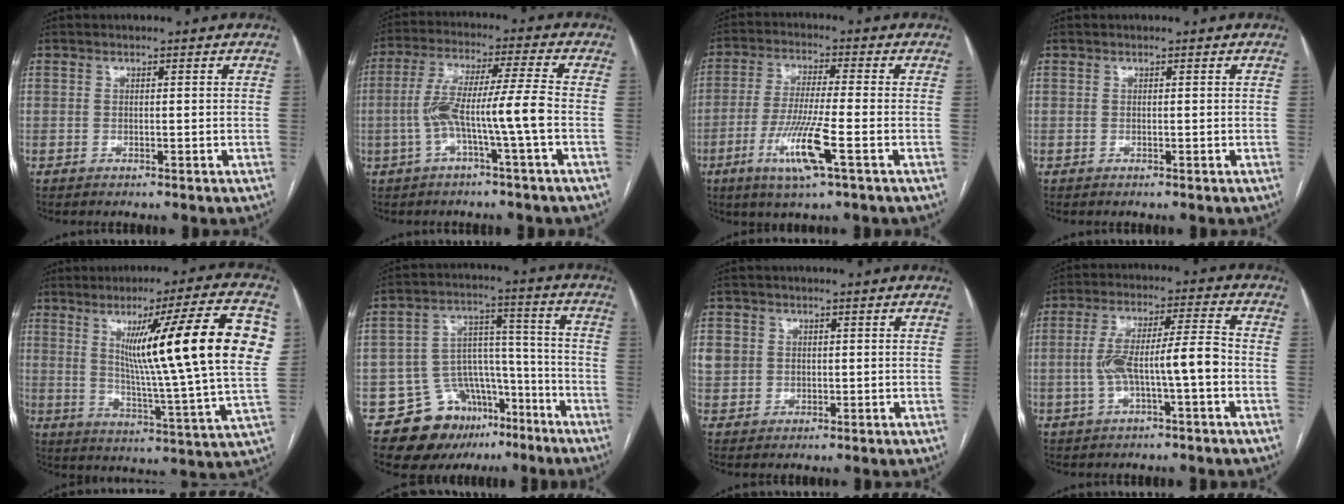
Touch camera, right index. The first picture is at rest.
{"total": 9.6, "force": [-2.6, -0.8, 9.2], "torque": [-0.187, 0.025, -0.047]}
{"total": 9.9, "force": [-4.0, -0.2, 9.1], "torque": [-0.184, -0.018, -0.078]}
{"total": 0.0}
{"total": 22.8, "force": [6.0, -0.6, 22.0], "torque": [-0.299, -0.002, 0.077]}
{"total": 13.3, "force": [-8.5, 9.1, 4.5], "torque": [-0.057, 0.069, -0.125]}
{"total": 4.5, "force": [0.8, 4.2, 1.4], "torque": [-0.038, 0.012, 0.021]}
{"total": 9.7, "force": [-2.2, 1.1, 9.4], "torque": [-0.179, 0.028, -0.036]}